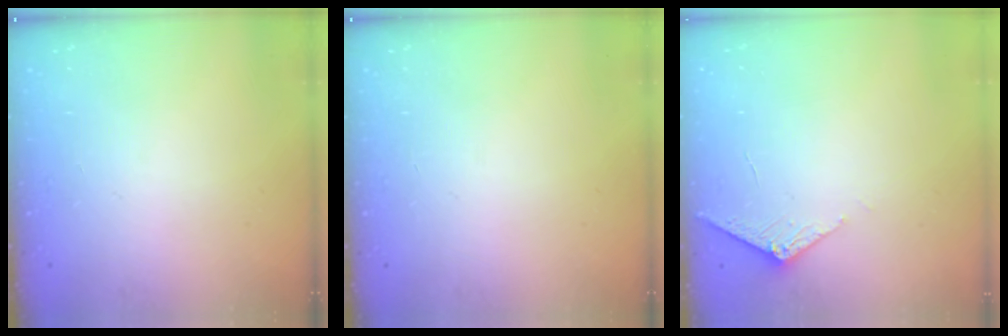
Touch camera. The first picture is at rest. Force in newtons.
{"total": 0.0}
{"total": 2.7, "press": 2.7, "slide": 0.3}